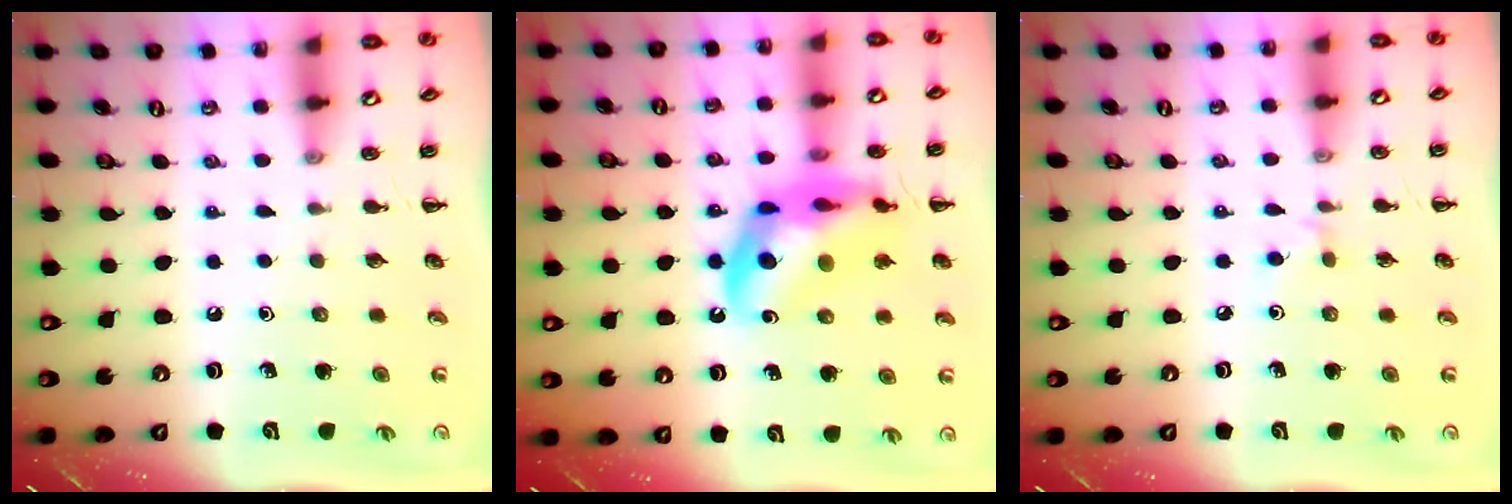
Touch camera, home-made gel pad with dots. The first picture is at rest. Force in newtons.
{"total": 17.4, "press": 16.9, "slide": 4.1}
{"total": 3.4, "press": 3.1, "slide": 1.2}